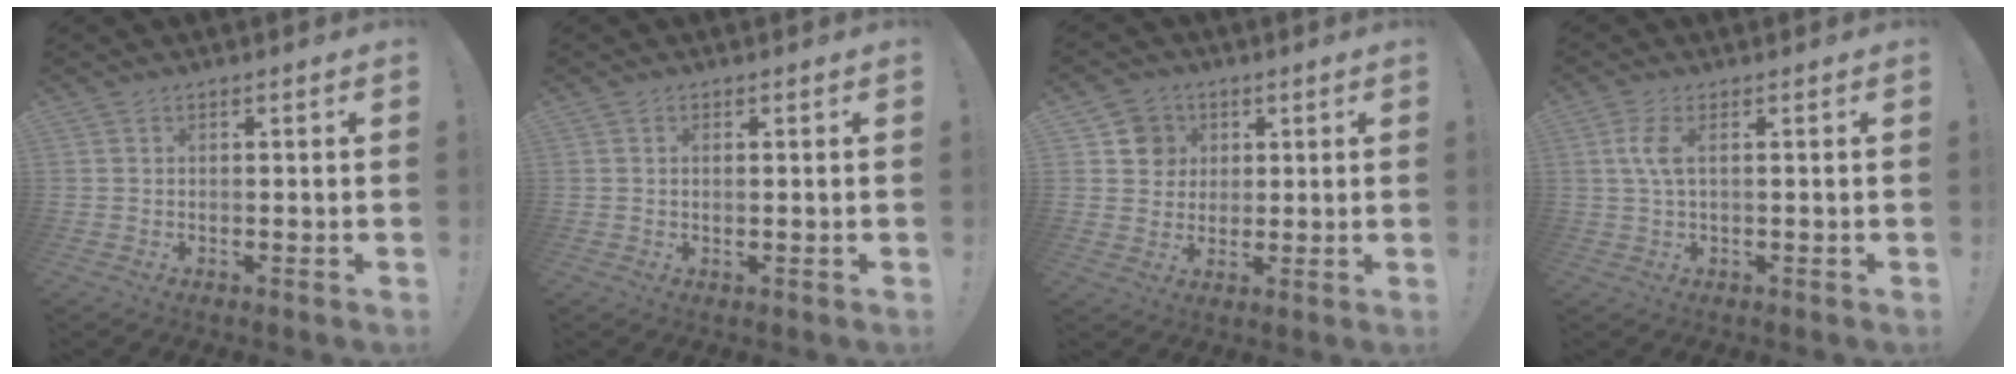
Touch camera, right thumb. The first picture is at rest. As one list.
[{"total": 0.8, "force": [0.3, 0.1, 0.7], "torque": [-0.016, 0.001, 0.006]}, {"total": 7.8, "force": [2.5, 7.2, 1.2], "torque": [-0.003, -0.015, 0.050]}, {"total": 4.4, "force": [0.8, 1.4, 4.1], "torque": [-0.079, -0.004, 0.013]}]